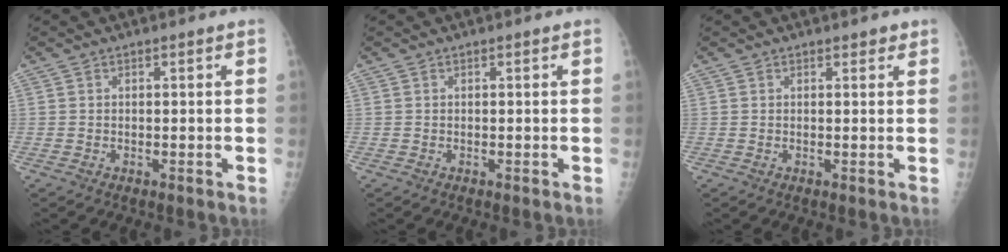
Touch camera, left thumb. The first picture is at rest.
{"total": 0.0}
{"total": 1.1, "force": [0.8, 0.6, 0.5], "torque": [0.002, -0.004, 0.007]}